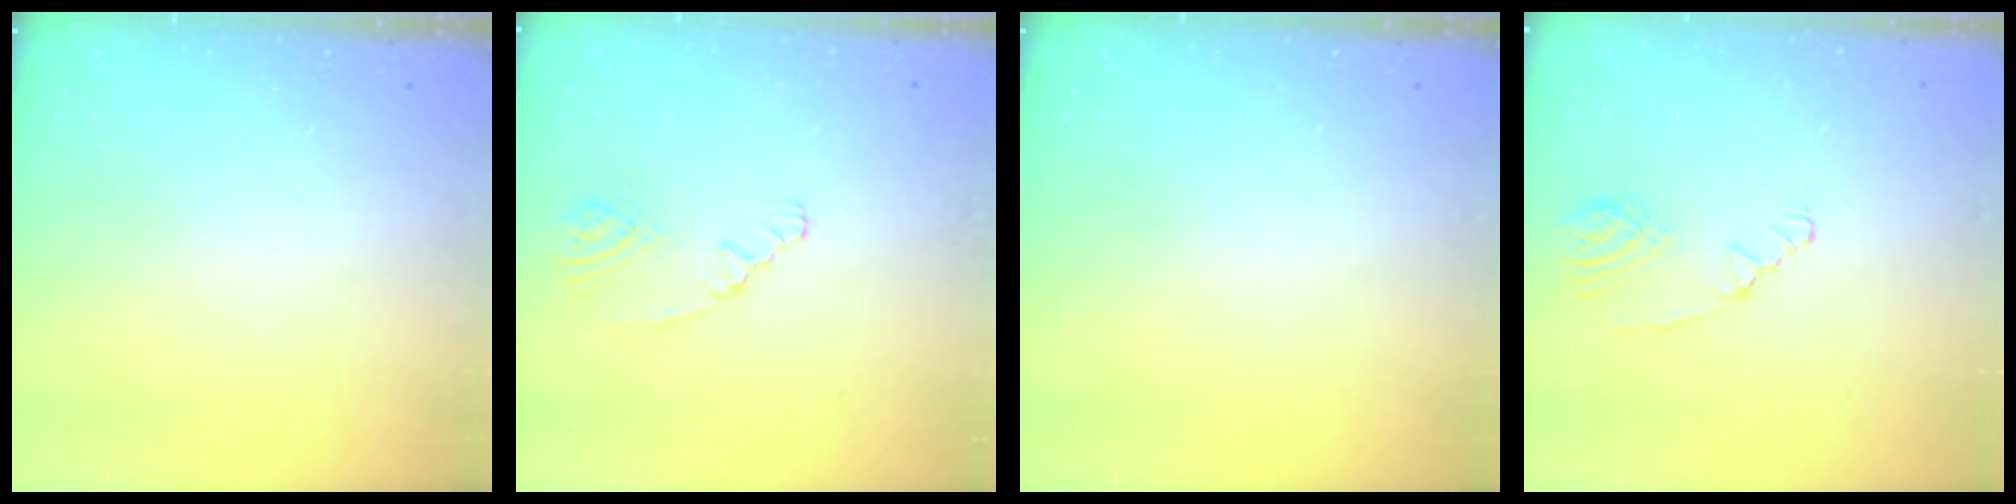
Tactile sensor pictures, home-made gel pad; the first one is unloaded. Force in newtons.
{"total": 2.5, "press": 2.2, "slide": 1.1}
{"total": 0.0}
{"total": 3.1, "press": 3.1, "slide": 0.4}